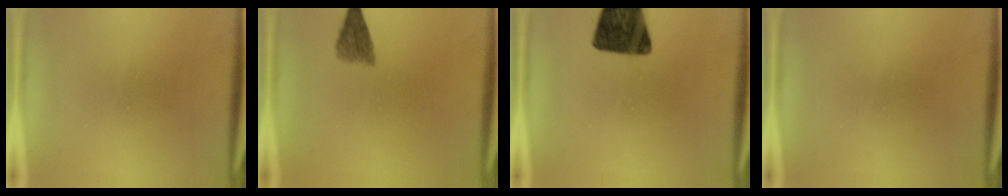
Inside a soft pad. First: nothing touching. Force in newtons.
{"total": 2.9}
{"total": 14.1}
{"total": 0.0}